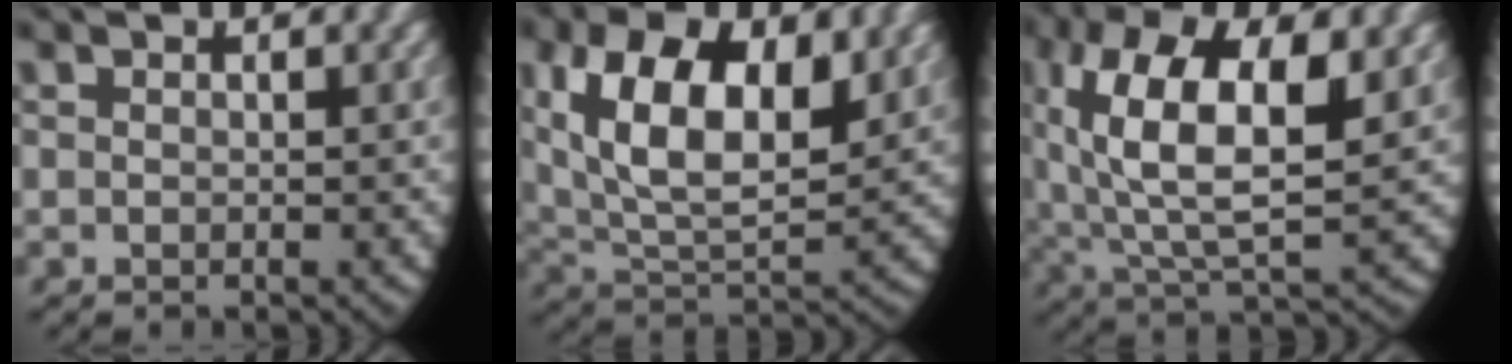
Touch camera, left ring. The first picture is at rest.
{"total": 11.1, "force": [3.0, 7.2, 7.9], "torque": [-0.172, -0.036, 0.064]}
{"total": 8.9, "force": [1.9, 4.3, 7.6], "torque": [-0.159, -0.021, 0.050]}